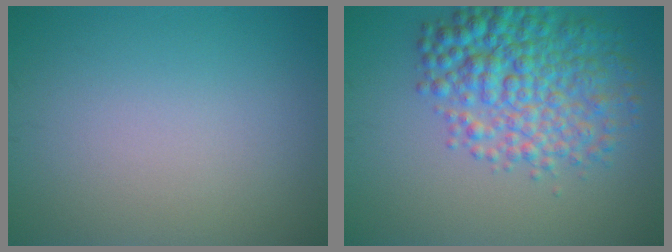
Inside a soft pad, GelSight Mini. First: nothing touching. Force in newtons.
{"total": 7.1, "press": 7.1, "slide": 0.1}